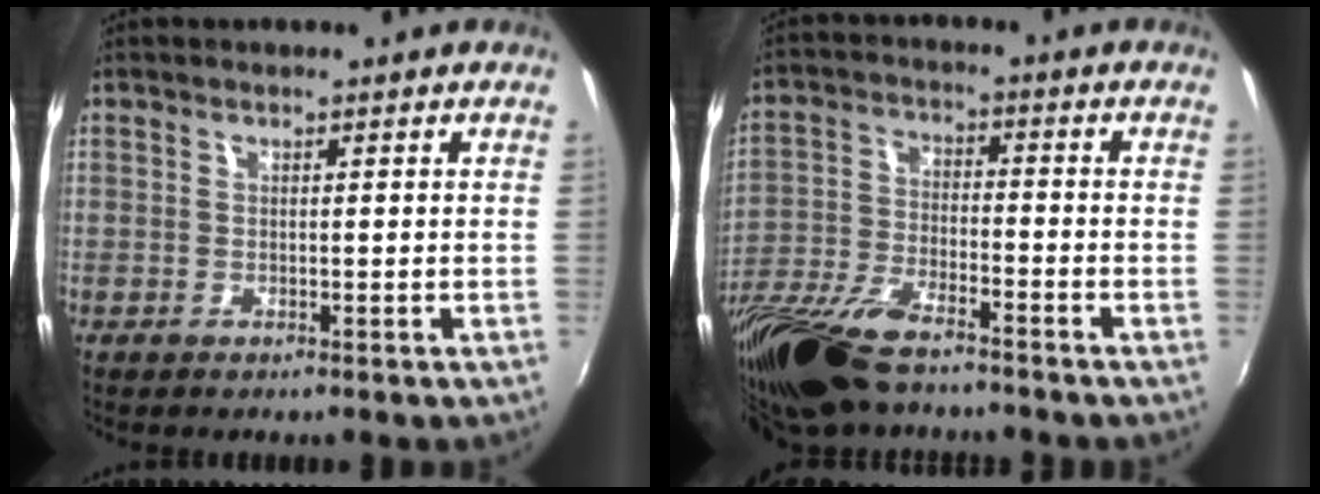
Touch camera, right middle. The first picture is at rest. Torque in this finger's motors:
{"motor_torque": [0.63, -1.51, 0.55, 0.20]}